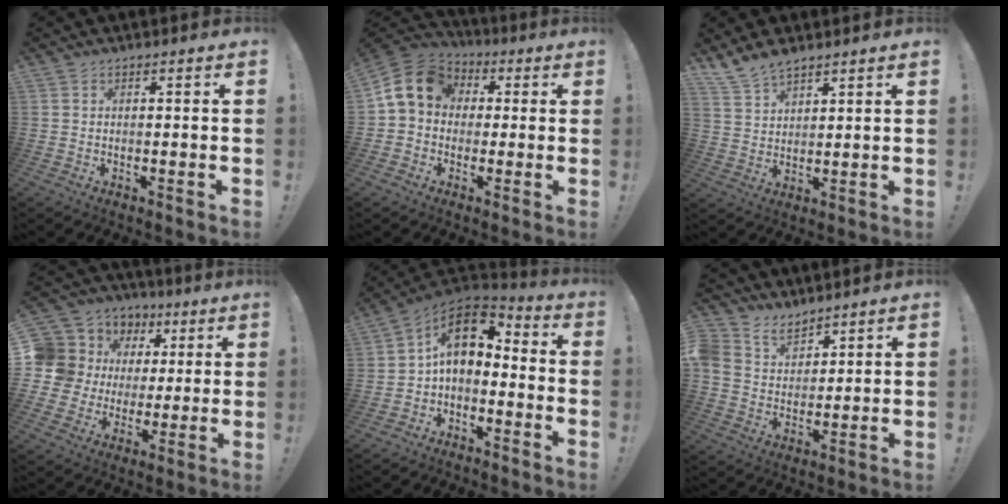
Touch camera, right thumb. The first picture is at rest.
{"total": 12.3, "force": [2.2, 9.9, 7.0], "torque": [-0.119, 0.013, 0.049]}
{"total": 7.0, "force": [5.9, 2.8, 2.5], "torque": [-0.051, -0.035, 0.114]}
{"total": 12.6, "force": [3.3, 11.5, 3.9], "torque": [-0.078, -0.017, 0.088]}
{"total": 10.3, "force": [2.4, 6.3, 7.8], "torque": [-0.132, 0.000, 0.048]}
{"total": 8.5, "force": [6.6, 5.1, 1.8], "torque": [-0.051, -0.042, 0.133]}